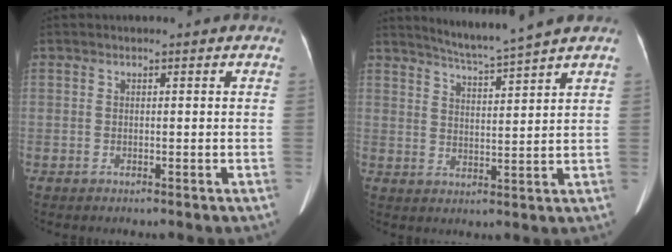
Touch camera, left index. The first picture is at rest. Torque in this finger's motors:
{"motor_torque": [0.30, -0.65, 0.10, 0.05]}